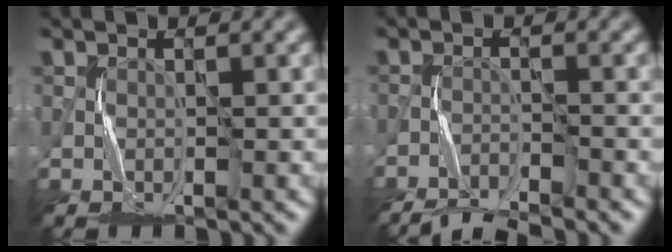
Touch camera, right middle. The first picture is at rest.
{"total": 4.4, "force": [-4.2, 0.3, 1.2], "torque": [-0.028, -0.012, -0.076]}